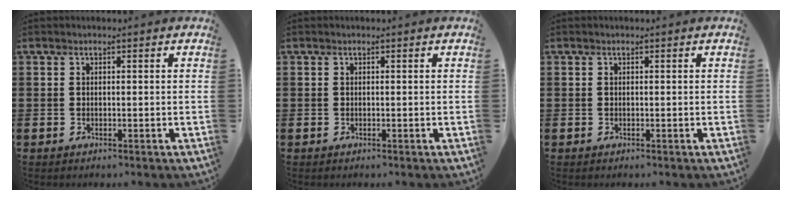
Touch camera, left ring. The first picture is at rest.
{"total": 0.0}
{"total": 0.0}